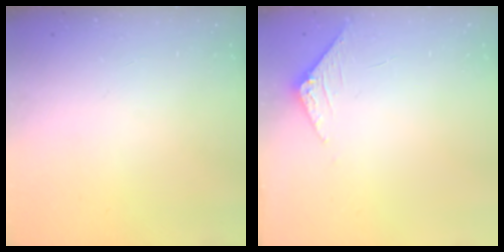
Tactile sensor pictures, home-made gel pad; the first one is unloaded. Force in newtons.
{"total": 4.3, "press": 4.3, "slide": 0.4}